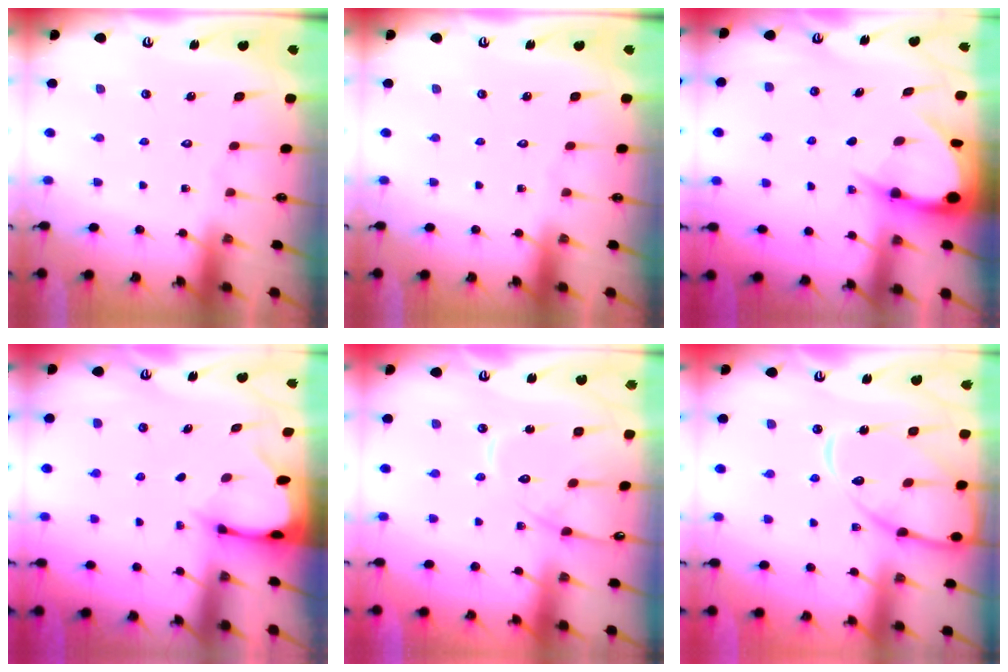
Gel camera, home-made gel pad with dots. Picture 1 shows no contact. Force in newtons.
{"total": 0.0}
{"total": 5.7, "press": 5.7, "slide": 0.7}
{"total": 2.0, "press": 2.0, "slide": 0.1}
{"total": 10.9, "press": 10.9, "slide": 0.5}
{"total": 16.1, "press": 16.1, "slide": 1.5}